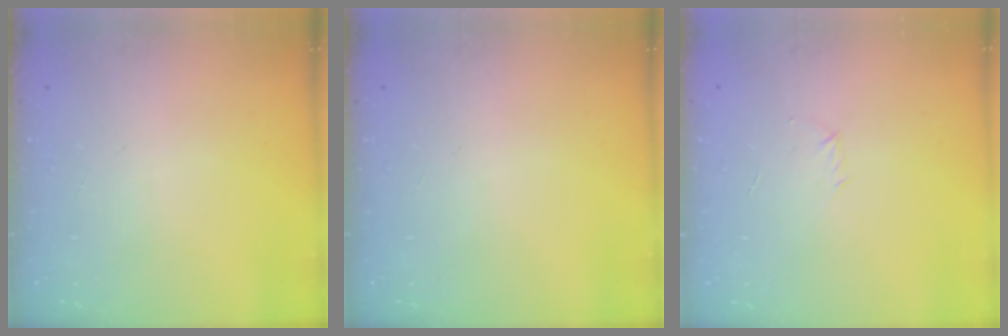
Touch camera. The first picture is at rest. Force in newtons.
{"total": 0.0}
{"total": 2.9, "press": 2.8, "slide": 0.8}